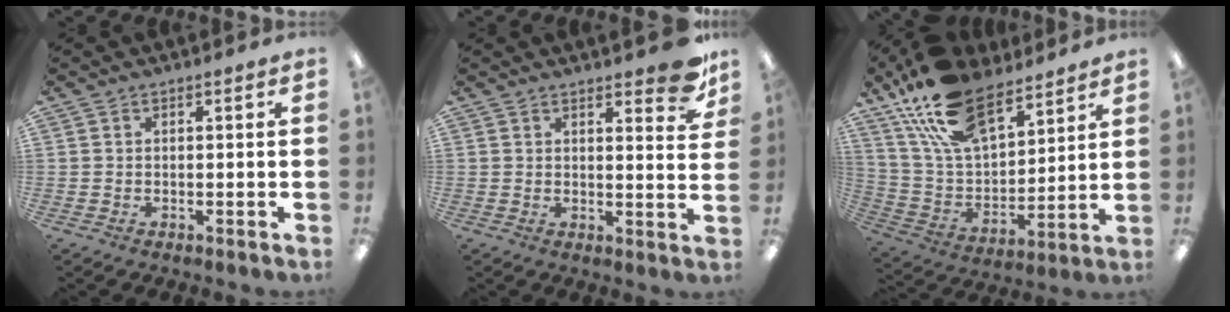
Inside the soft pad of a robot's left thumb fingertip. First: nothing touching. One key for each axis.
{"total": 7.5, "fx": 5.6, "fy": 2.5, "fz": 4.3, "tx": -0.042, "ty": -0.034, "tz": 0.093}
{"total": 21.1, "fx": 14.6, "fy": 10.3, "fz": 11.2, "tx": -0.222, "ty": -0.067, "tz": 0.271}